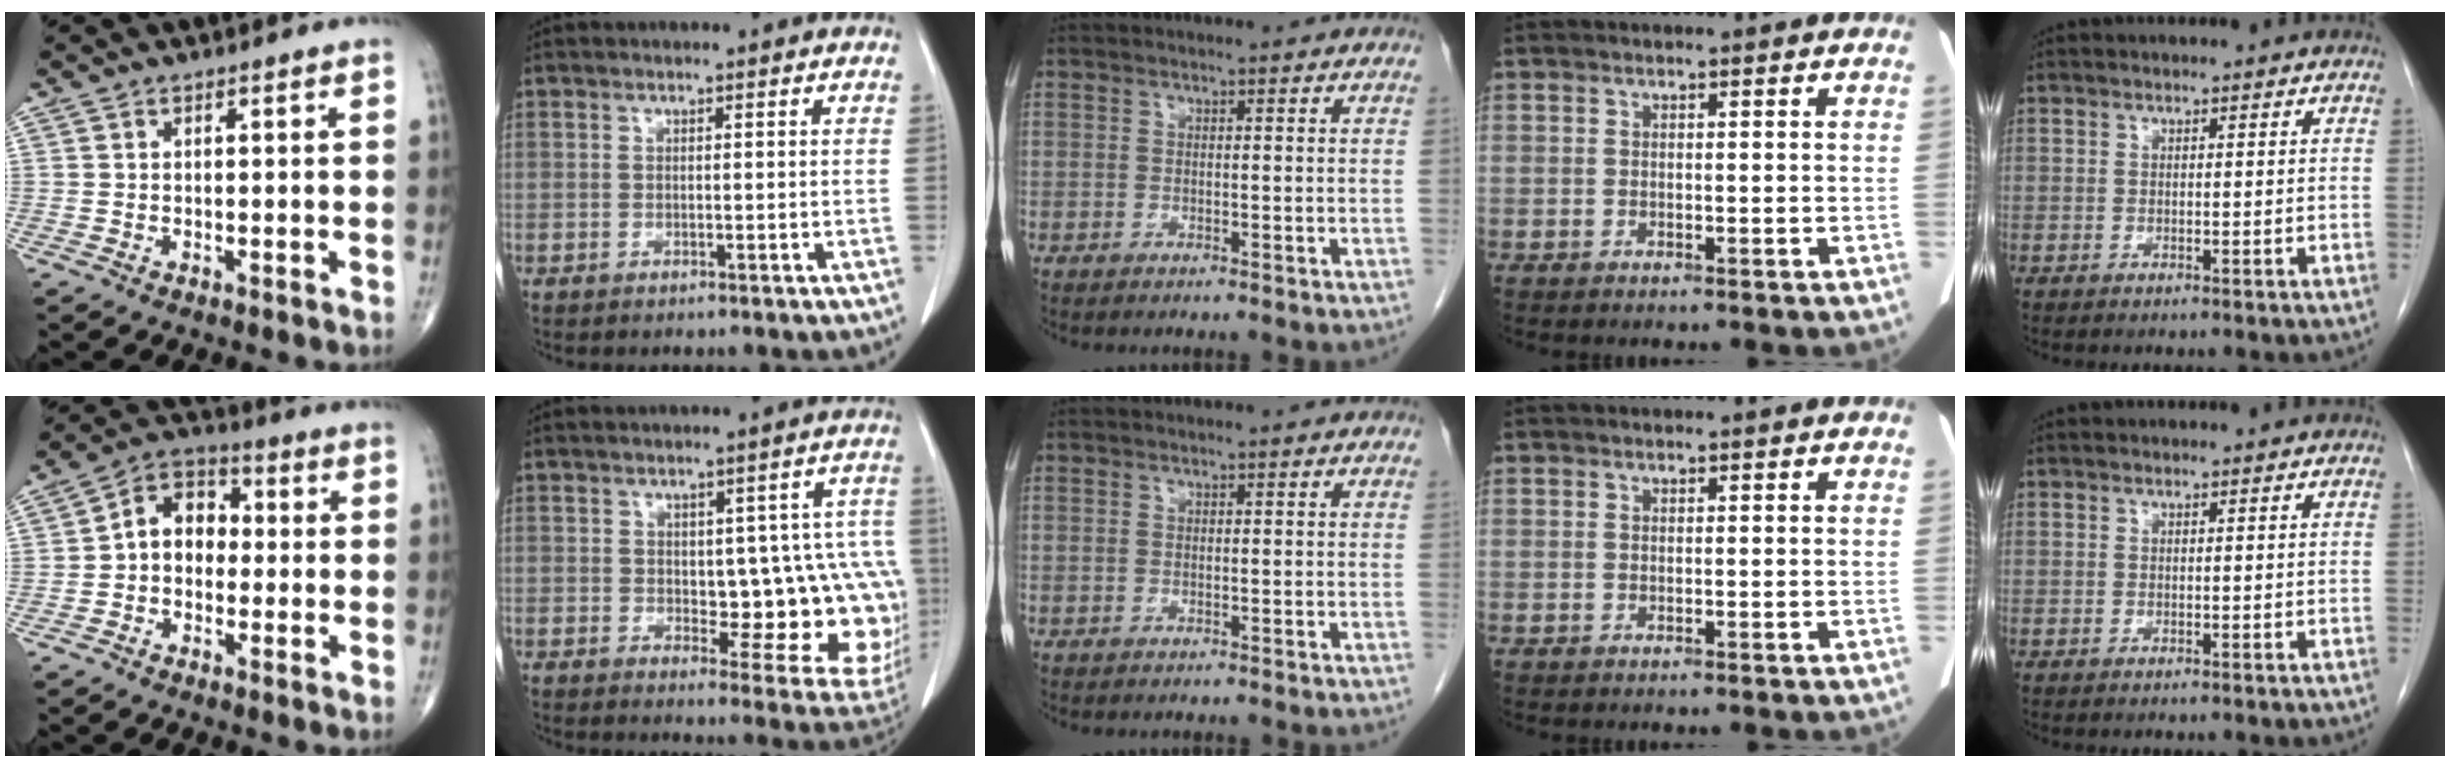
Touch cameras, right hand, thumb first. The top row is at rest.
{"thumb": {"total": 8.3, "force": [-0.5, 6.3, 5.3], "torque": [-0.055, 0.030, -0.027]}, "index": {"total": 18.0, "force": [-0.8, 7.9, 16.2], "torque": [-0.151, 0.024, 0.018]}}